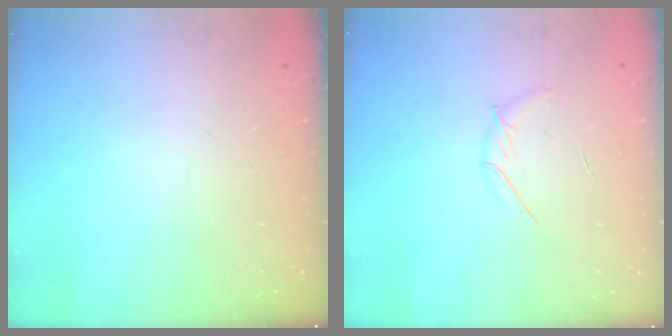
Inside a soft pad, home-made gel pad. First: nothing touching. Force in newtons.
{"total": 5.0, "press": 4.9, "slide": 1.3}